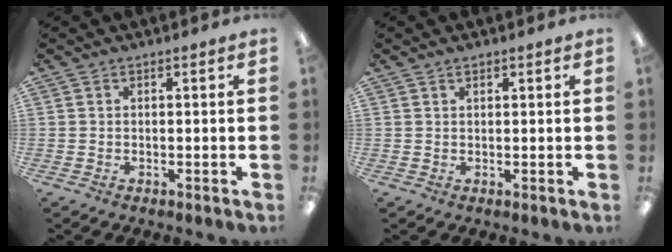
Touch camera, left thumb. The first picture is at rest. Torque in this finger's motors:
{"motor_torque": [0.02, -0.01, -0.44, 0.29, -0.01]}